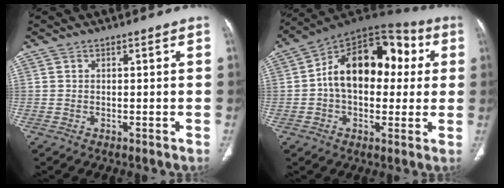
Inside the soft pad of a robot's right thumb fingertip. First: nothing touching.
{"total": 19.8, "force": [2.4, 12.7, 14.9], "torque": [-0.193, 0.039, 0.028]}